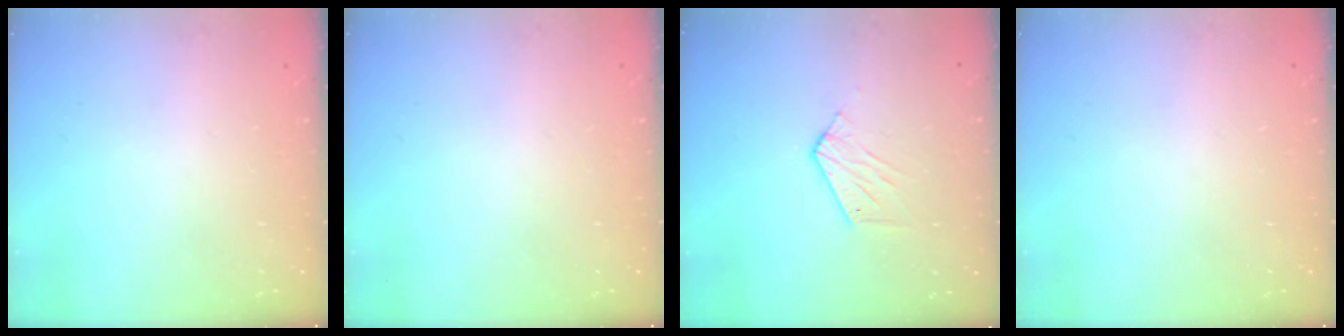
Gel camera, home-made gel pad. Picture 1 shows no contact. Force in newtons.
{"total": 0.0}
{"total": 6.3, "press": 6.3, "slide": 0.4}
{"total": 0.0}